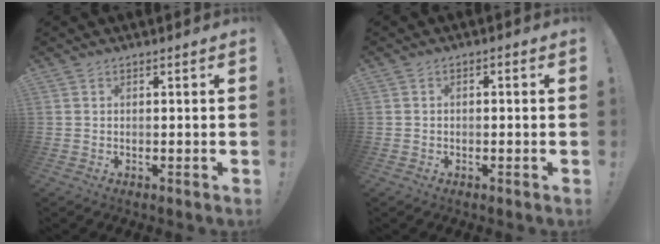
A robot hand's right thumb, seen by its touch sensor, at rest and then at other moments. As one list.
[{"total": 1.4, "force": [-1.1, 0.6, 0.6], "torque": [-0.009, 0.006, -0.020]}]